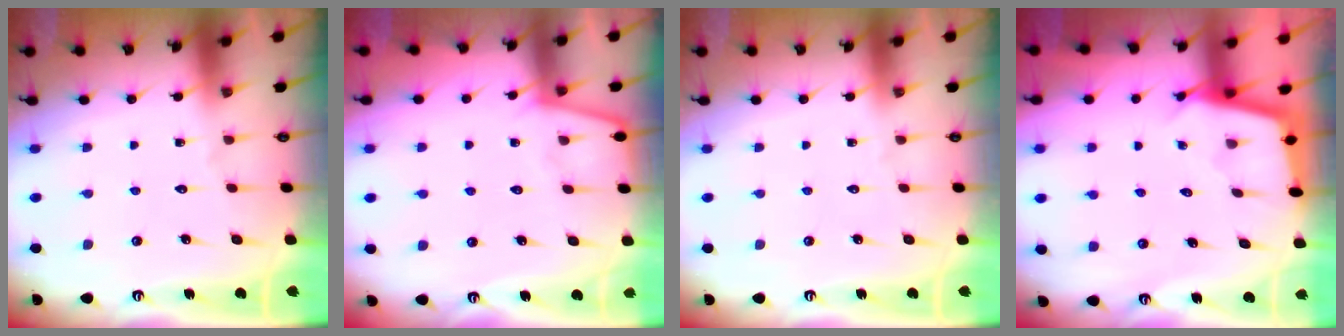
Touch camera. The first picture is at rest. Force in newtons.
{"total": 3.4, "press": 3.4, "slide": 0.5}
{"total": 0.0}
{"total": 2.5, "press": 2.5, "slide": 0.2}